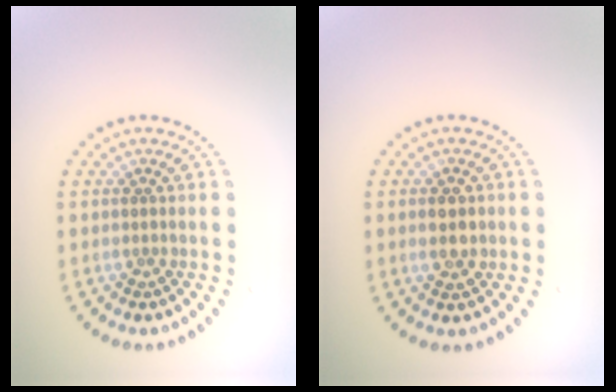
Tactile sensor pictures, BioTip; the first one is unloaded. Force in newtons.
{"total": 2.8, "press": 2.8, "slide": 0.2}